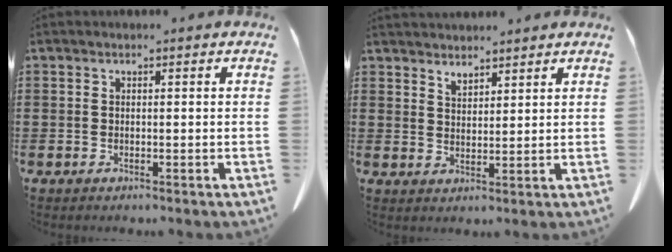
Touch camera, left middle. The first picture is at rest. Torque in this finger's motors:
{"motor_torque": [0.53, 0.22, 0.08, 0.04]}